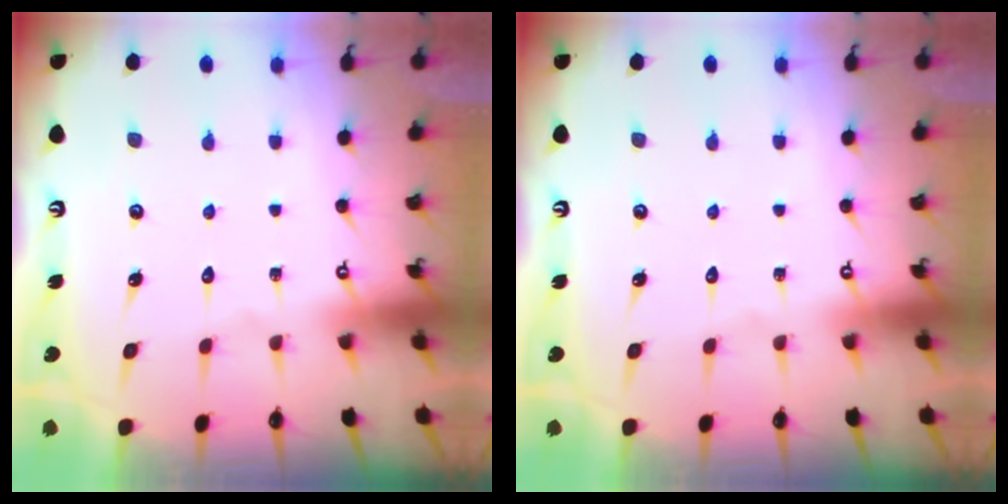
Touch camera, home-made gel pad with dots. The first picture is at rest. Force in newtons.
{"total": 0.0}